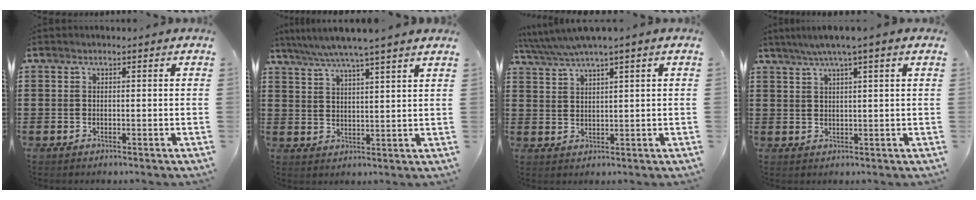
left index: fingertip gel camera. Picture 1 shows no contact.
{"total": 5.1, "force": [4.4, -0.7, 2.5], "torque": [-0.063, -0.020, 0.075]}
{"total": 3.7, "force": [2.7, -0.3, 2.5], "torque": [-0.055, -0.006, 0.047]}
{"total": 3.6, "force": [2.2, -0.4, 2.8], "torque": [-0.058, 0.000, 0.038]}